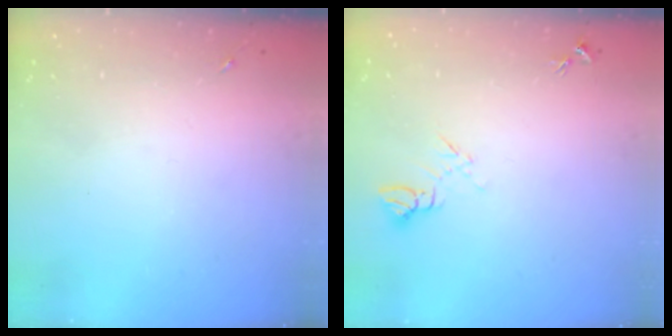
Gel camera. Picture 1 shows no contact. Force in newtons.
{"total": 5.8, "press": 5.7, "slide": 0.7}